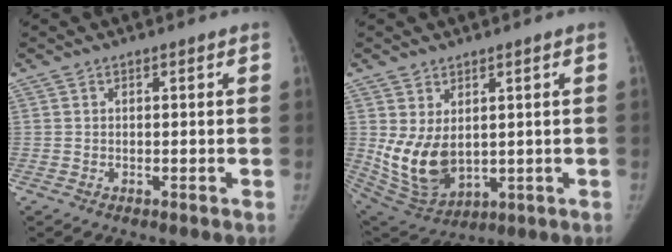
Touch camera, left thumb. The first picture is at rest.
{"total": 10.9, "force": [1.0, 7.2, 8.1], "torque": [-0.141, -0.018, 0.047]}